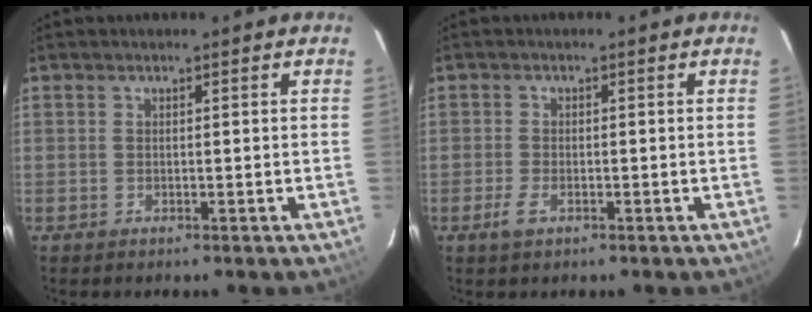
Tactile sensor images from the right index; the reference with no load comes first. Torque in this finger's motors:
{"motor_torque": [0.34, -0.29, 0.18, 0.04]}